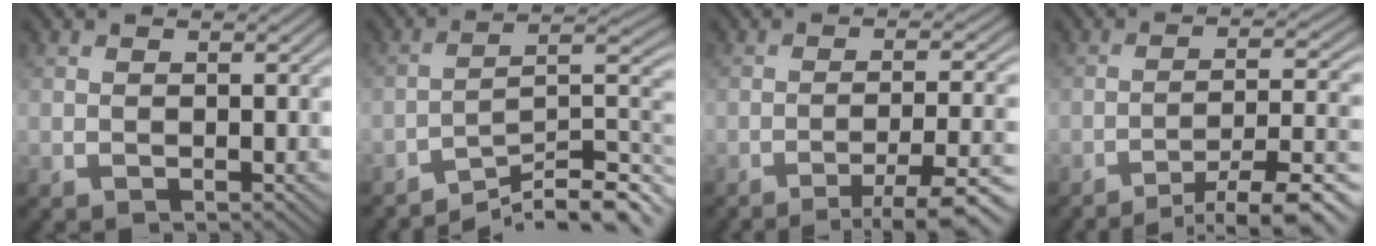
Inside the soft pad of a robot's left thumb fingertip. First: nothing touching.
{"total": 10.8, "force": [-8.4, 1.8, 6.5], "torque": [-0.092, 0.011, -0.146]}
{"total": 8.5, "force": [-5.3, 1.2, 6.5], "torque": [-0.103, 0.009, -0.078]}
{"total": 11.6, "force": [-8.4, 2.2, 7.6], "torque": [-0.120, 0.003, -0.119]}